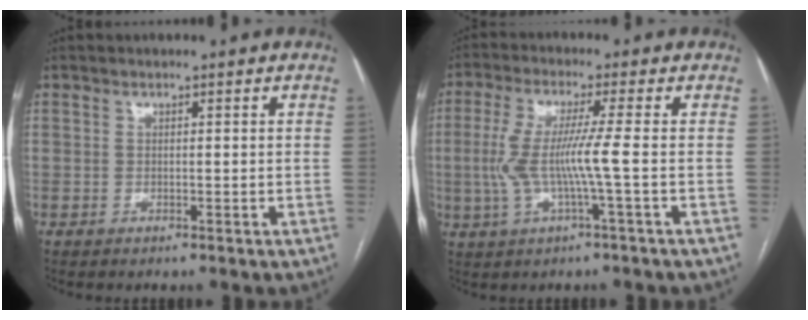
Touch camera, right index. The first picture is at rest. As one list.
[{"total": 7.8, "force": [-0.9, -0.7, 7.7], "torque": [-0.167, 0.005, -0.018]}]